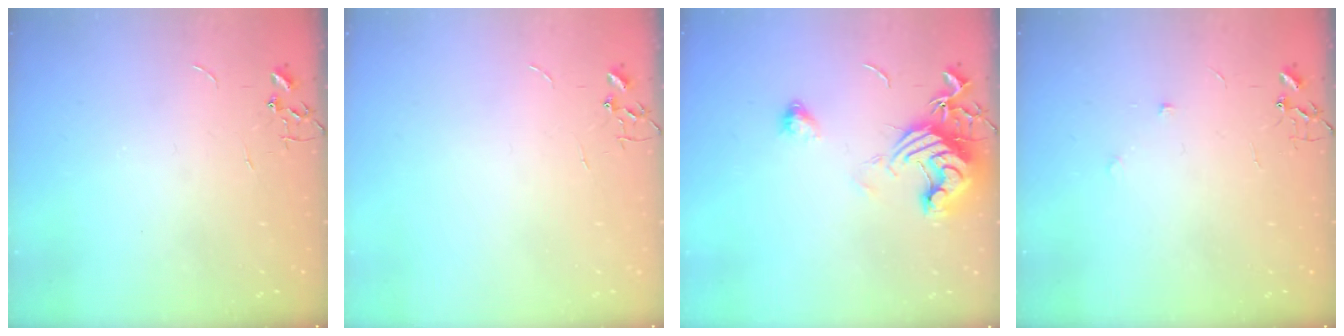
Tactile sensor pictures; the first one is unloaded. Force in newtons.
{"total": 0.0}
{"total": 13.5, "press": 13.4, "slide": 1.7}
{"total": 5.1, "press": 4.9, "slide": 1.7}